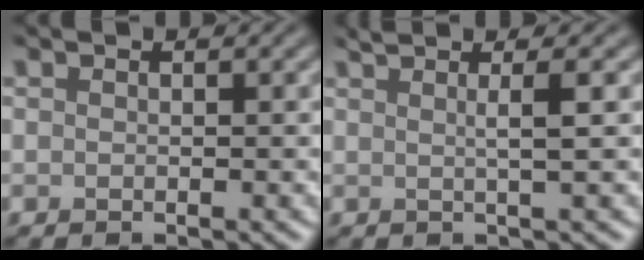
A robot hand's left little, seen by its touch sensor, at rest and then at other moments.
{"total": 2.8, "force": [1.0, 0.7, 2.6], "torque": [-0.038, 0.009, 0.000]}